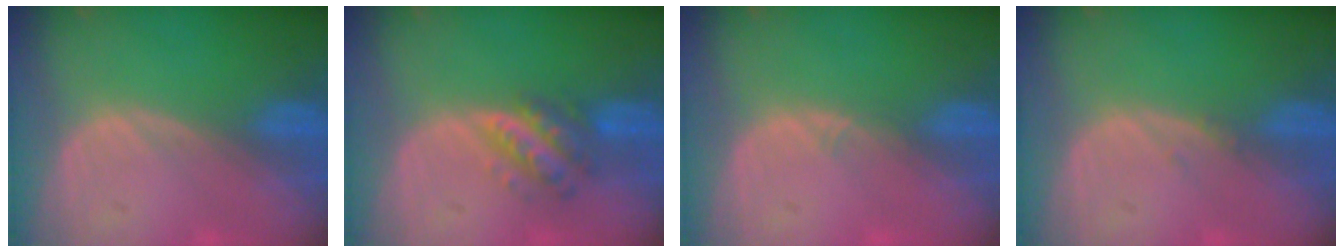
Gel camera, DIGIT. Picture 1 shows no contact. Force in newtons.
{"total": 5.8, "press": 5.3, "slide": 2.3}
{"total": 0.6, "press": 0.5, "slide": 0.4}
{"total": 0.6, "press": 0.5, "slide": 0.1}